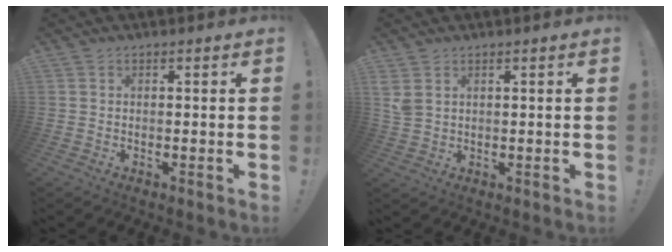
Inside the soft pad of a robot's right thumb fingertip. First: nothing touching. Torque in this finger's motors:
{"motor_torque": [0.16, 0.86, 0.10, 0.04, 0.00]}